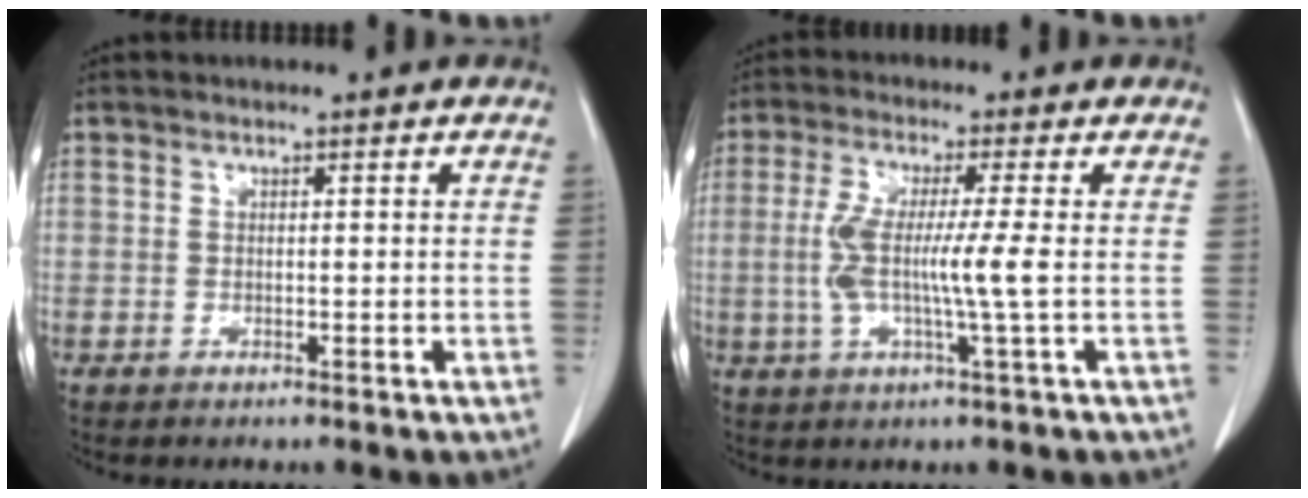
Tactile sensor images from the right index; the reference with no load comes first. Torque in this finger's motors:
{"motor_torque": [1.16, -0.24, 0.65, 0.18]}